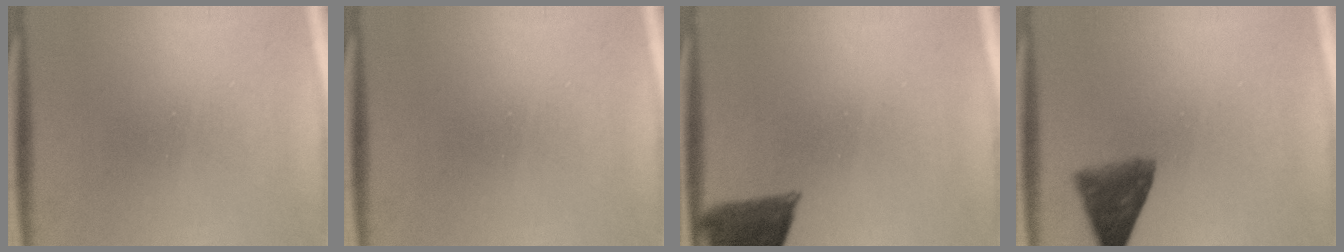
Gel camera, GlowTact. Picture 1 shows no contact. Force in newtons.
{"total": 0.0}
{"total": 9.9}
{"total": 6.8}